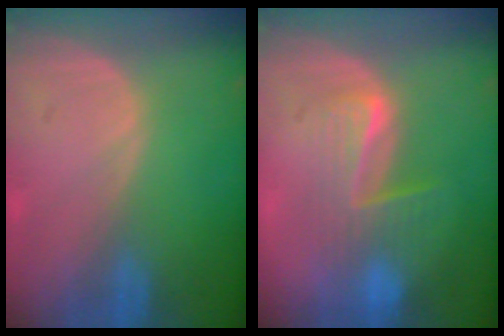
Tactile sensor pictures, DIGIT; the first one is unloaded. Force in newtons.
{"total": 6.5, "press": 6.3, "slide": 1.2}